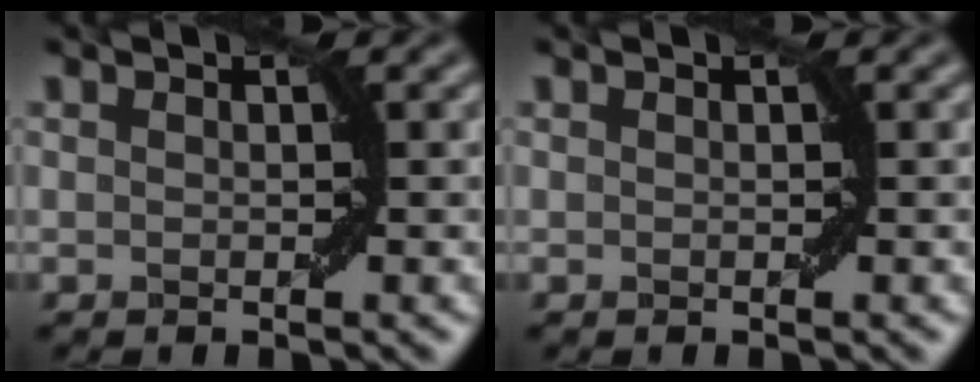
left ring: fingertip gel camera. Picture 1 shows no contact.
{"total": 0.0}